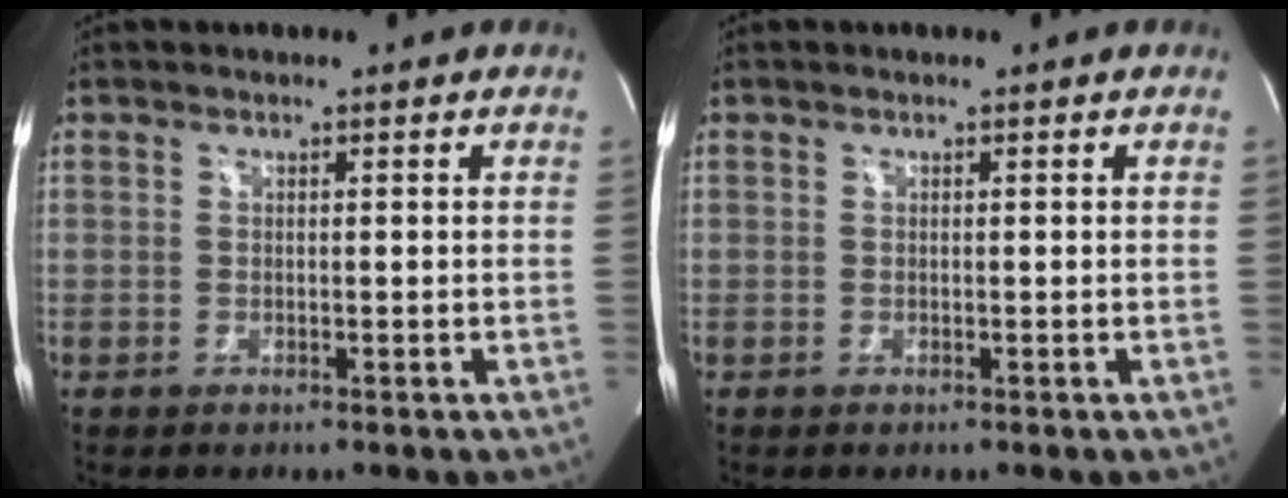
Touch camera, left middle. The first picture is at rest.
{"total": 0.0}